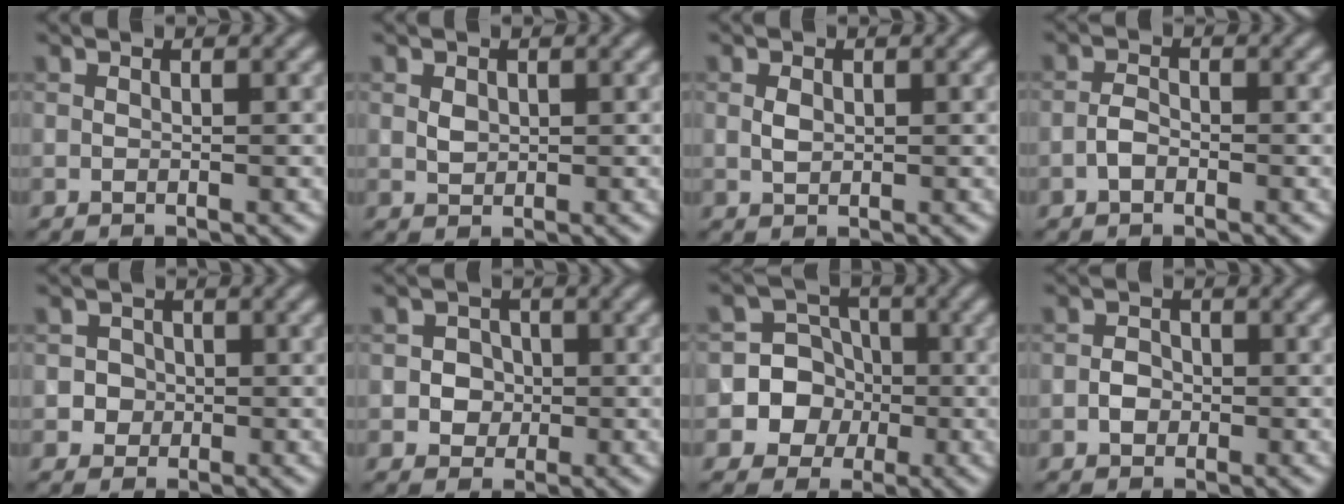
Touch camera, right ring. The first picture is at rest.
{"total": 1.1, "force": [0.3, 0.9, 0.6], "torque": [-0.013, 0.000, 0.009]}
{"total": 1.1, "force": [0.2, 0.8, 0.8], "torque": [-0.020, 0.000, 0.005]}
{"total": 1.5, "force": [-0.8, 0.7, 1.0], "torque": [-0.019, 0.004, -0.020]}
{"total": 1.8, "force": [-0.2, 1.8, 0.4], "torque": [0.020, 0.003, -0.006]}
{"total": 2.4, "force": [-0.3, 2.2, 0.8], "torque": [0.010, 0.000, -0.016]}
{"total": 9.1, "force": [-2.3, 8.7, 1.5], "torque": [-0.029, 0.013, -0.057]}
{"total": 1.5, "force": [-0.6, 1.2, 0.7], "torque": [-0.010, 0.003, -0.013]}